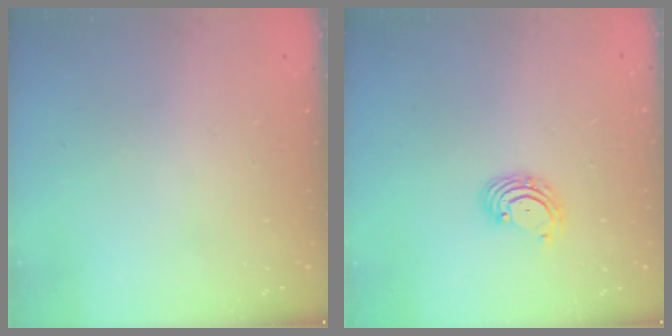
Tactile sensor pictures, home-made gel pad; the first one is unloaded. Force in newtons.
{"total": 3.3, "press": 3.2, "slide": 0.5}